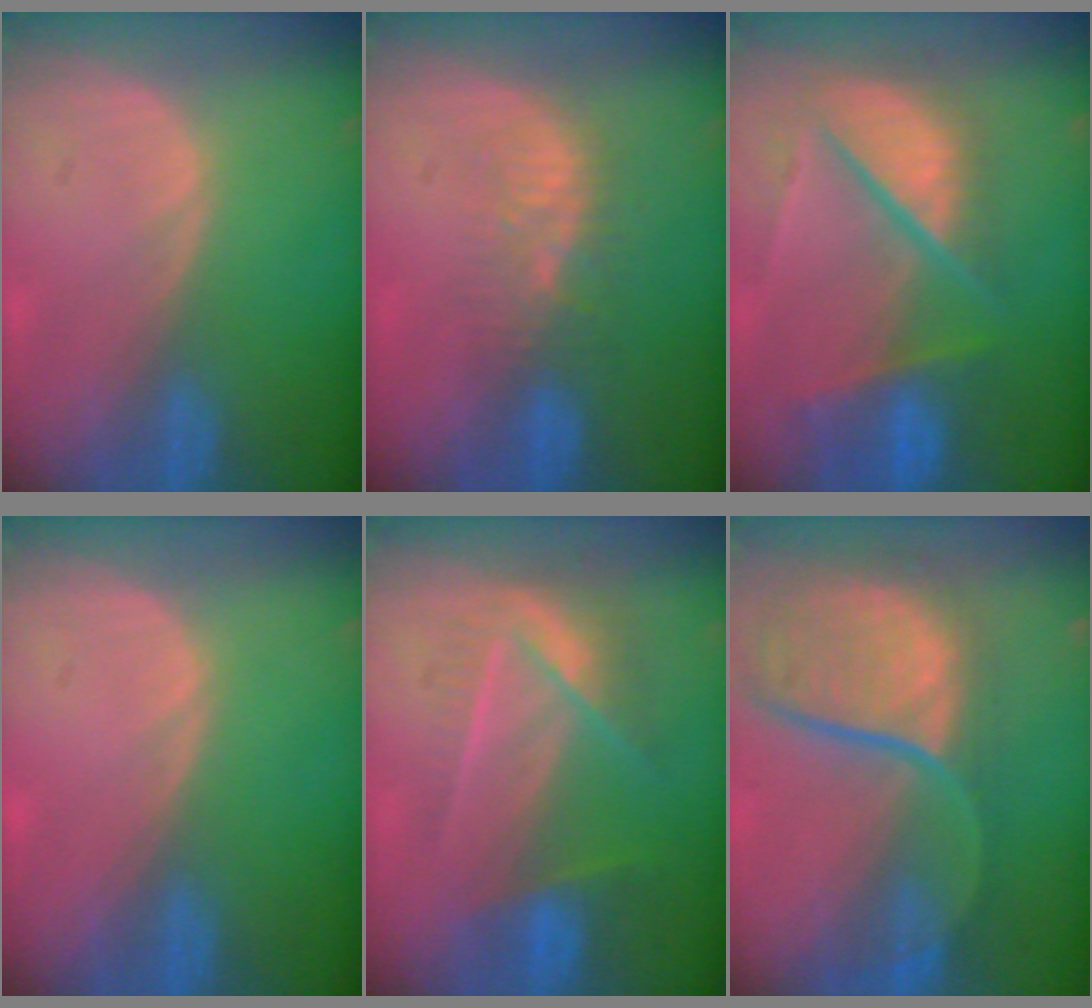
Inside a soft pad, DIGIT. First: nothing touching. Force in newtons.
{"total": 5.3, "press": 4.8, "slide": 2.2}
{"total": 10.6, "press": 8.7, "slide": 6.0}
{"total": 0.0}
{"total": 7.3, "press": 6.5, "slide": 3.2}
{"total": 12.0, "press": 9.8, "slide": 6.9}